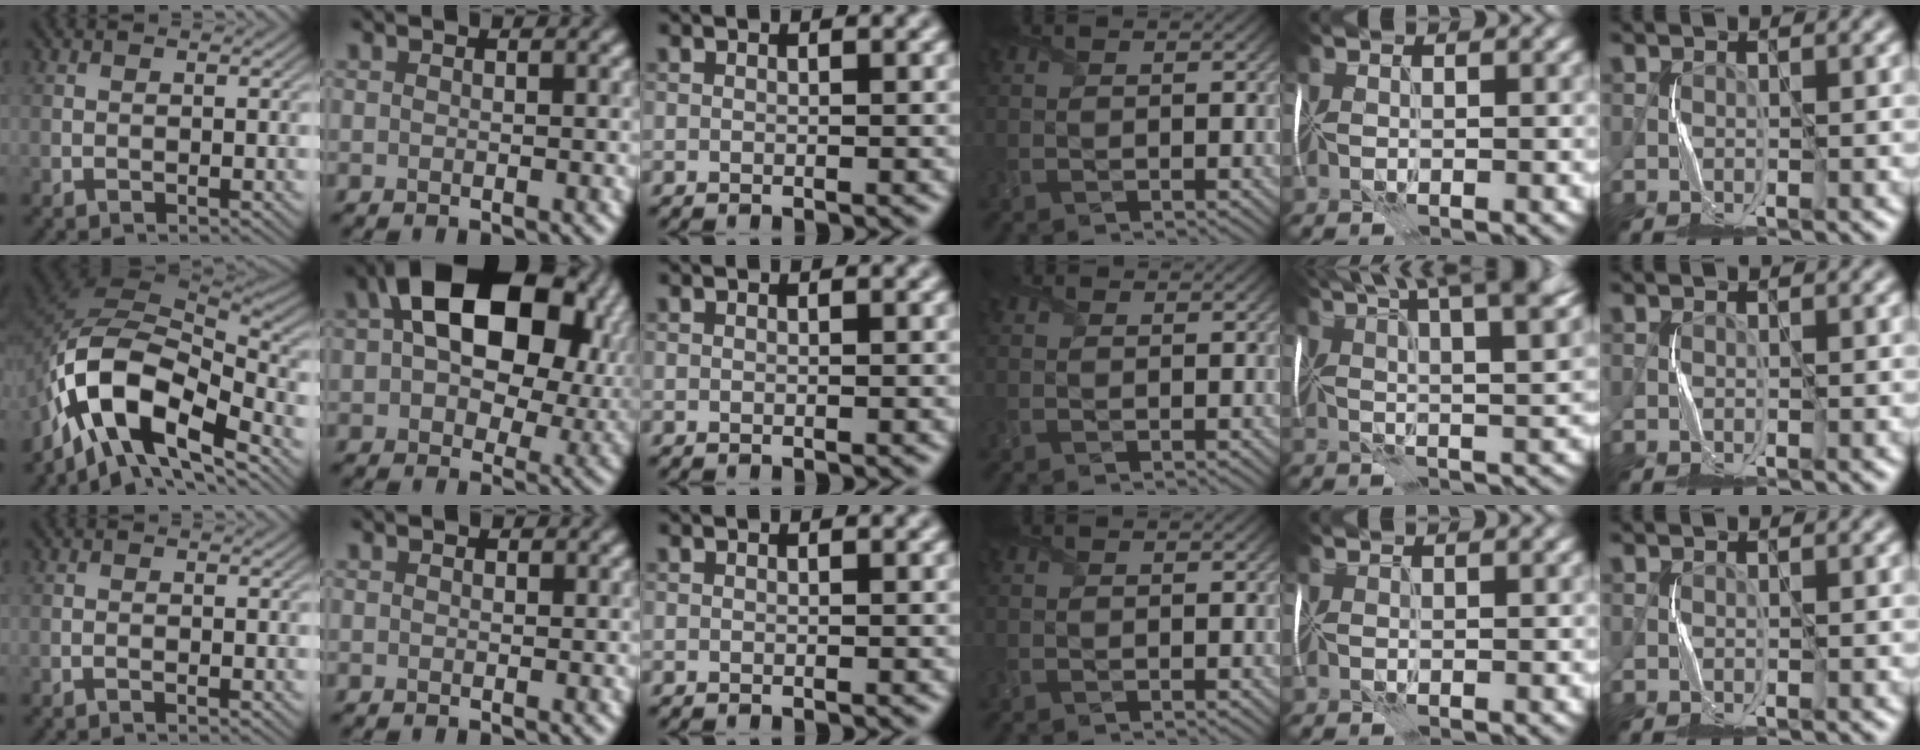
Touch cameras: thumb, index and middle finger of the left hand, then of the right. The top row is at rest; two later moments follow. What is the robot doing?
{"motion": "fold", "object": "plastic wrap"}